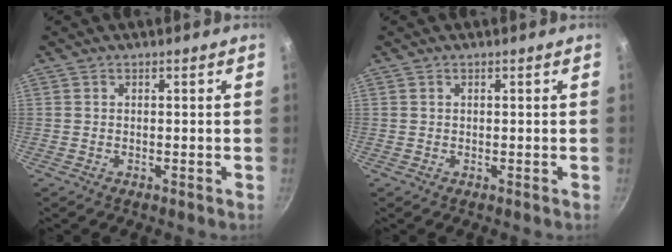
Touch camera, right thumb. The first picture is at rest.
{"total": 0.0}